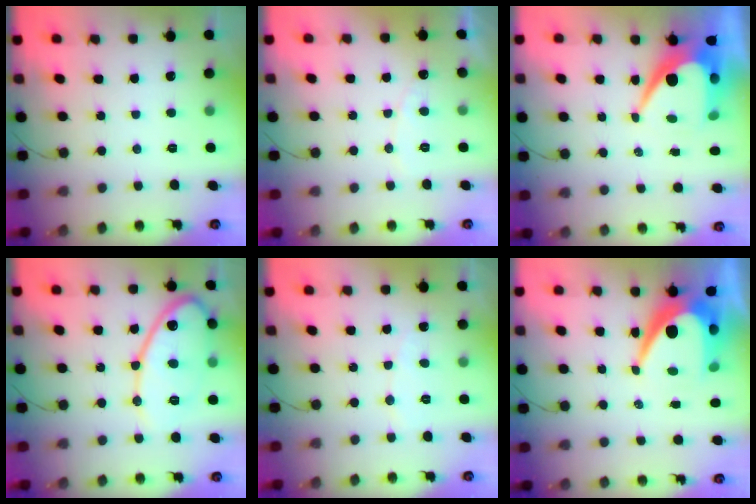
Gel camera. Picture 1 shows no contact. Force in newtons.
{"total": 4.4, "press": 4.4, "slide": 0.3}
{"total": 12.2, "press": 12.2, "slide": 0.7}
{"total": 15.6, "press": 15.6, "slide": 1.4}
{"total": 3.0, "press": 2.9, "slide": 0.3}
{"total": 13.1, "press": 13.1, "slide": 0.9}